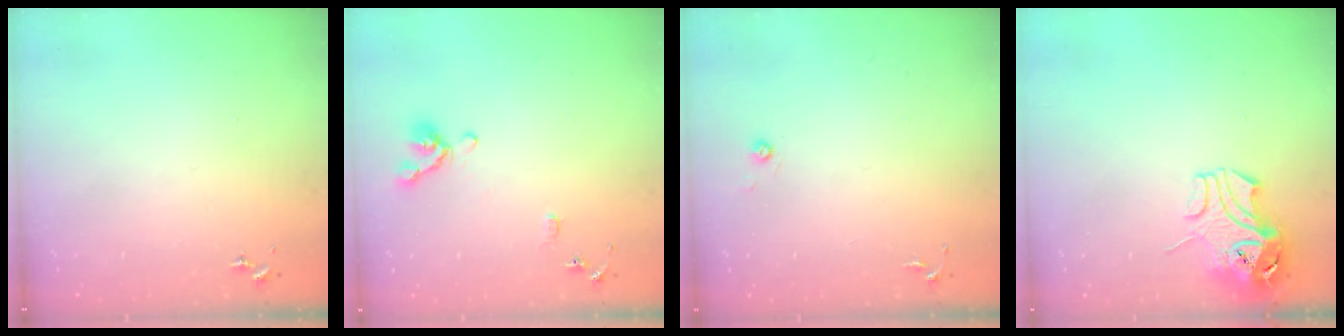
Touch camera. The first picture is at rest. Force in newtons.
{"total": 9.9, "press": 9.8, "slide": 1.3}
{"total": 3.1, "press": 3.0, "slide": 0.8}
{"total": 9.8, "press": 9.7, "slide": 1.6}